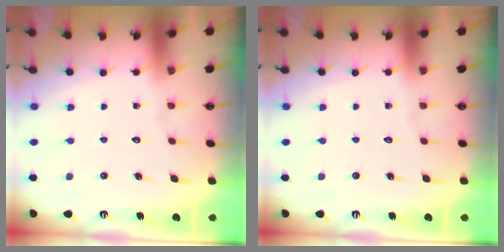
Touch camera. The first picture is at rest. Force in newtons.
{"total": 0.0}